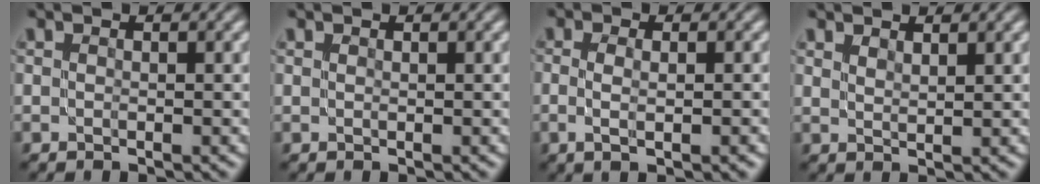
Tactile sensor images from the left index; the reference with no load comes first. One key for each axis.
{"total": 0.0}
{"total": 3.1, "fx": -0.2, "fy": 1.2, "fz": 2.8, "tx": -0.033, "ty": 0.000, "tz": -0.004}
{"total": 1.3, "fx": 1.3, "fy": 0.0, "fz": 0.2, "tx": -0.003, "ty": -0.001, "tz": 0.025}